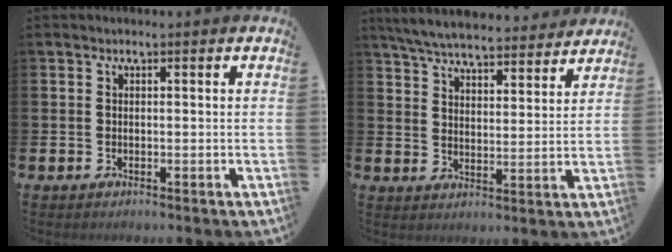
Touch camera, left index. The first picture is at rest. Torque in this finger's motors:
{"motor_torque": [1.06, -1.07, 0.63, 0.16]}